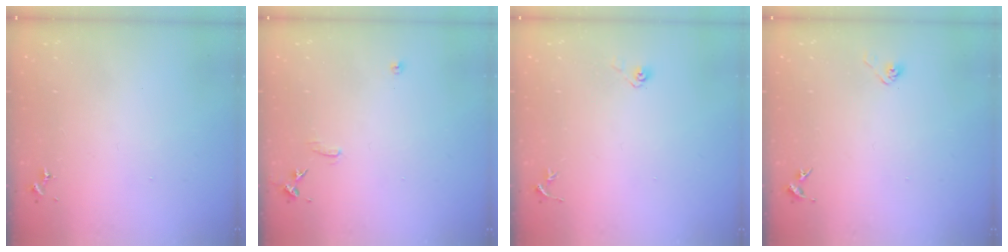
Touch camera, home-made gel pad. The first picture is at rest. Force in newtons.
{"total": 7.5, "press": 7.5, "slide": 0.6}
{"total": 3.6, "press": 2.9, "slide": 2.1}
{"total": 3.0, "press": 2.9, "slide": 0.9}